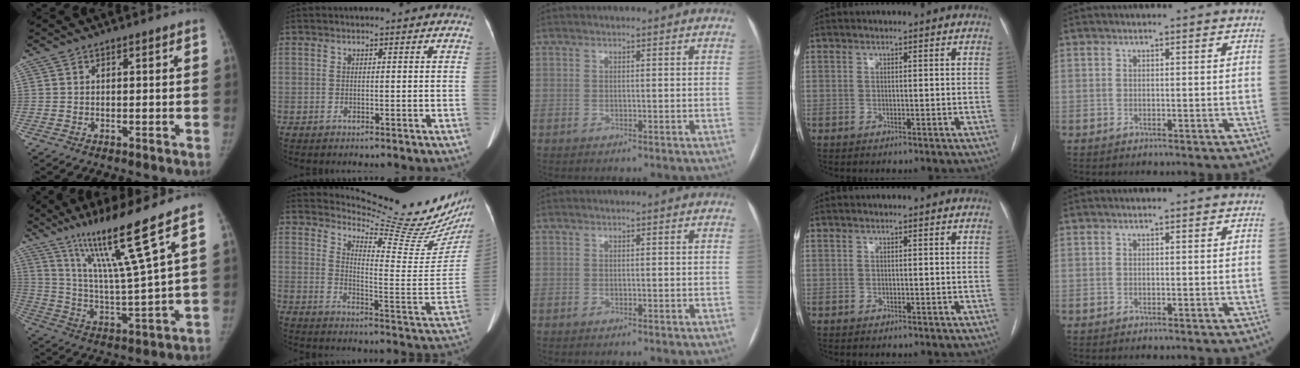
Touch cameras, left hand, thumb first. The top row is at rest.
{"thumb": {"total": 15.3, "force": [9.7, -1.4, 11.7], "torque": [-0.197, -0.062, 0.177]}, "index": {"total": 20.1, "force": [19.3, 0.6, 5.5], "torque": [-0.084, -0.139, 0.238]}}